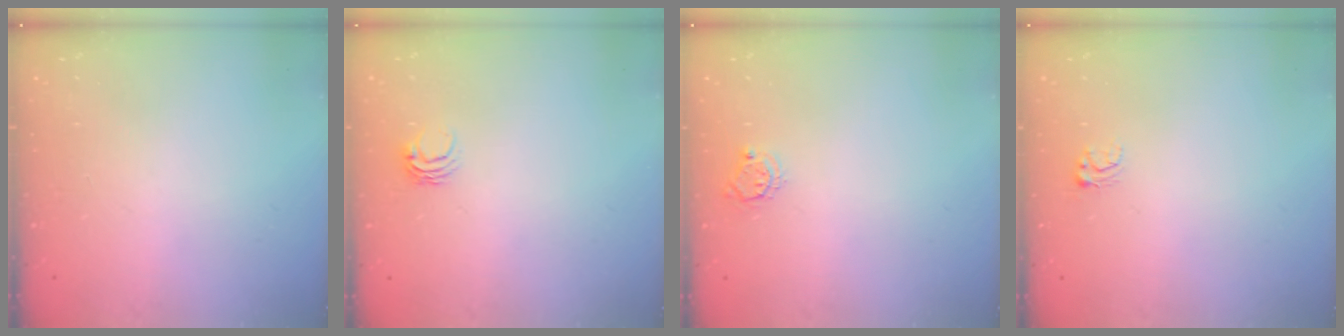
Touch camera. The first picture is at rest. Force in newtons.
{"total": 4.9, "press": 4.9, "slide": 0.3}
{"total": 4.8, "press": 4.8, "slide": 0.4}
{"total": 3.4, "press": 3.4, "slide": 0.3}